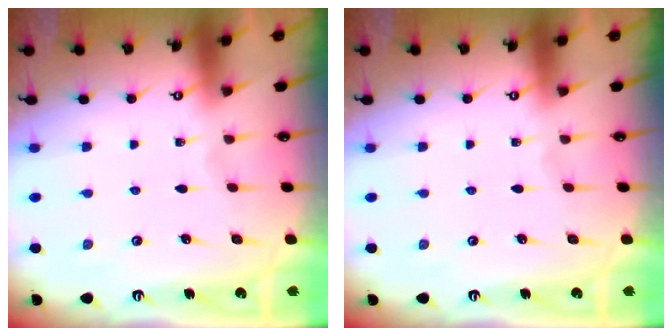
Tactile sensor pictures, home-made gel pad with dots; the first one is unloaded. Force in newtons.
{"total": 0.0}